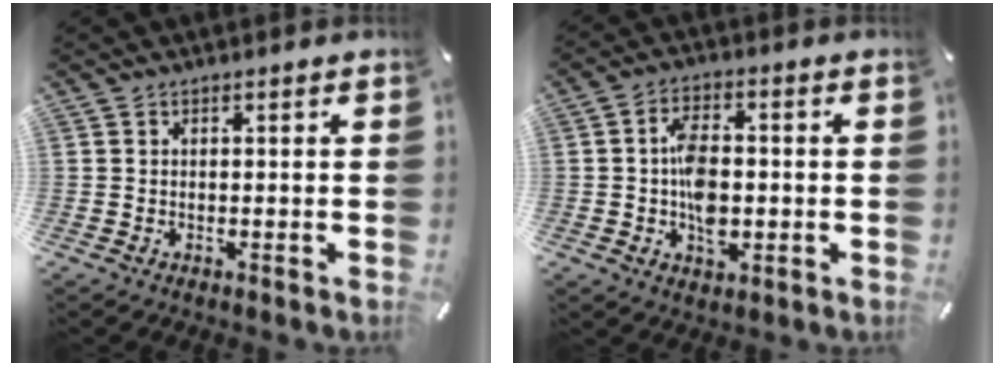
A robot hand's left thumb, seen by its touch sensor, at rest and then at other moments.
{"total": 8.7, "force": [-0.9, 5.4, 6.8], "torque": [-0.121, 0.001, -0.016]}